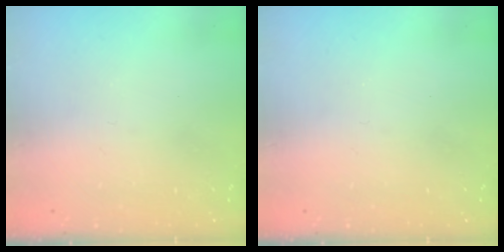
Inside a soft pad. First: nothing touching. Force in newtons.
{"total": 0.0}